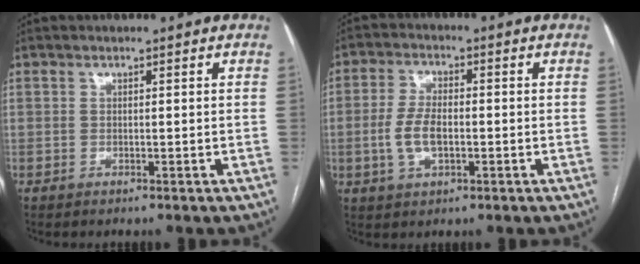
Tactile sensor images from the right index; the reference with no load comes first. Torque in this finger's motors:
{"motor_torque": [0.24, 0.05, 0.07, 0.02]}